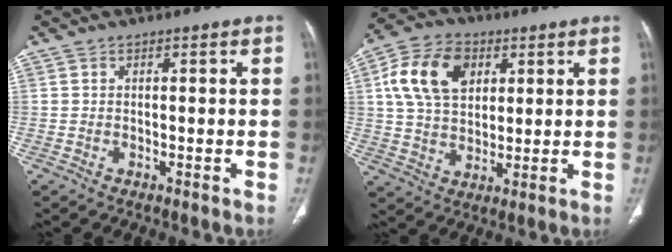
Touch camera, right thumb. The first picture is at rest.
{"total": 14.1, "force": [4.5, 9.7, 9.3], "torque": [-0.154, 0.004, 0.079]}